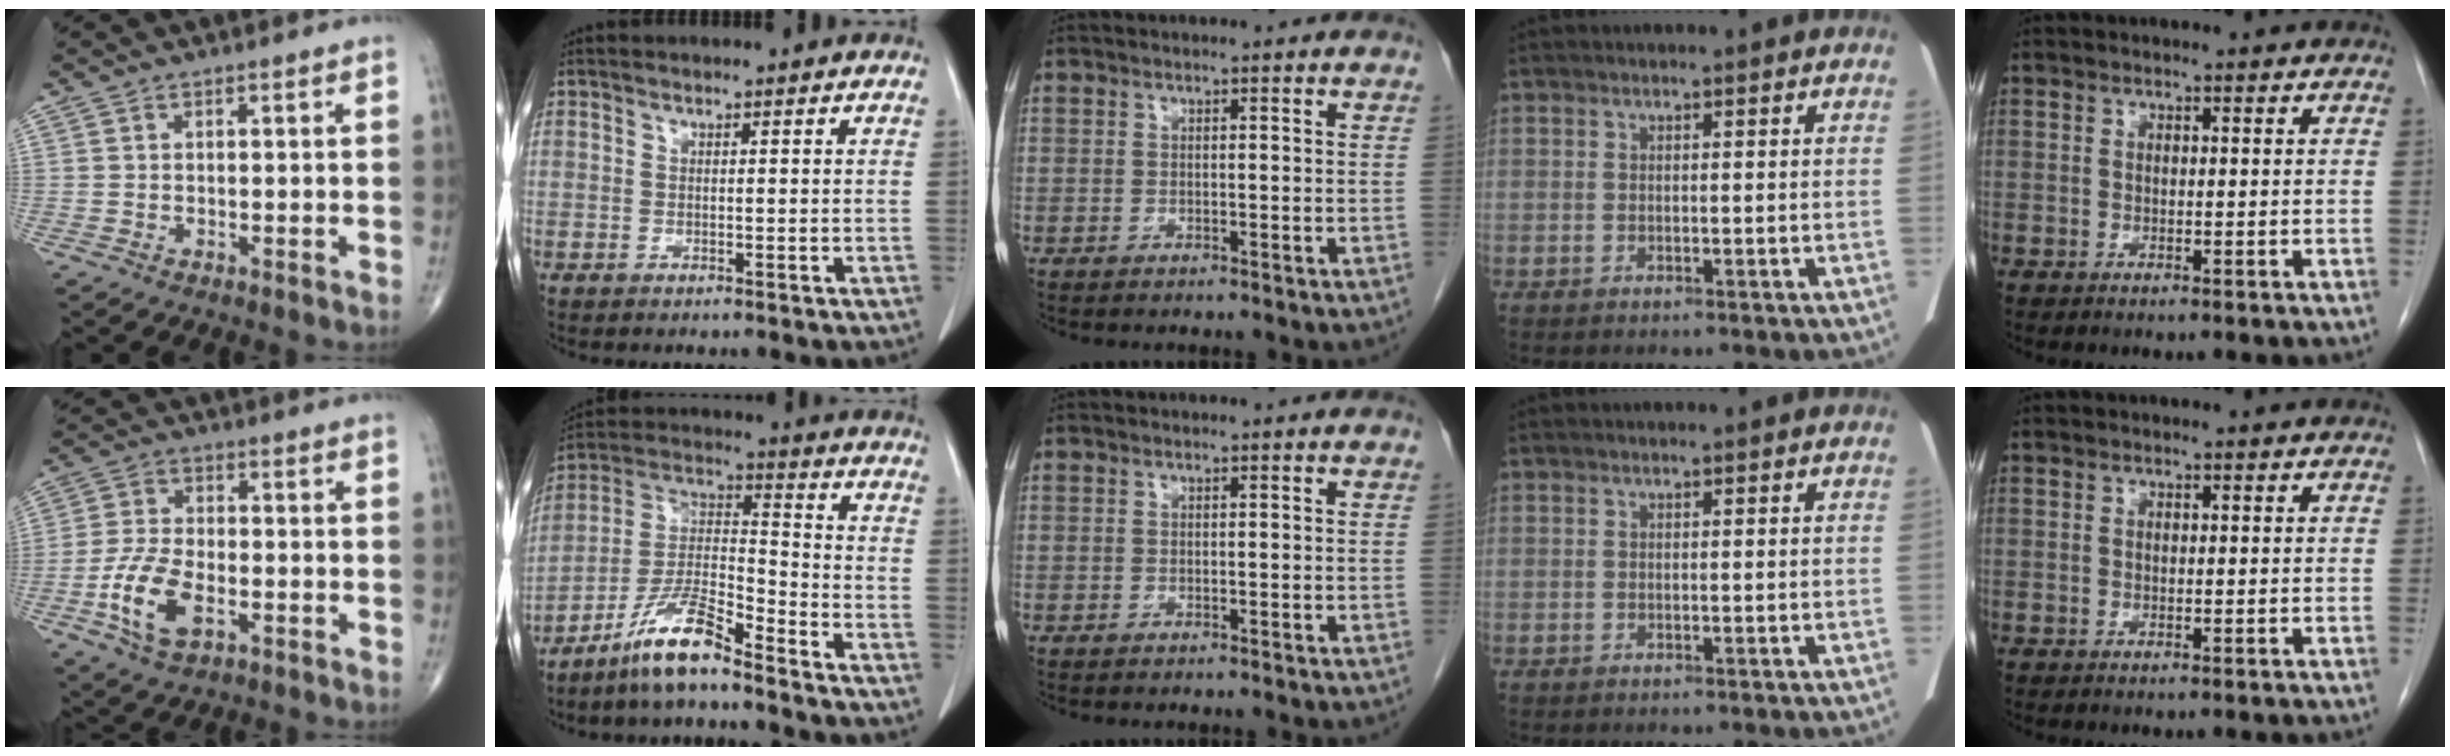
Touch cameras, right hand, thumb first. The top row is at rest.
{"thumb": {"total": 10.1, "force": [-3.7, 5.2, 7.9], "torque": [-0.162, 0.011, -0.068]}, "index": {"total": 10.4, "force": [-7.9, 1.1, 6.6], "torque": [-0.139, -0.005, -0.154]}}